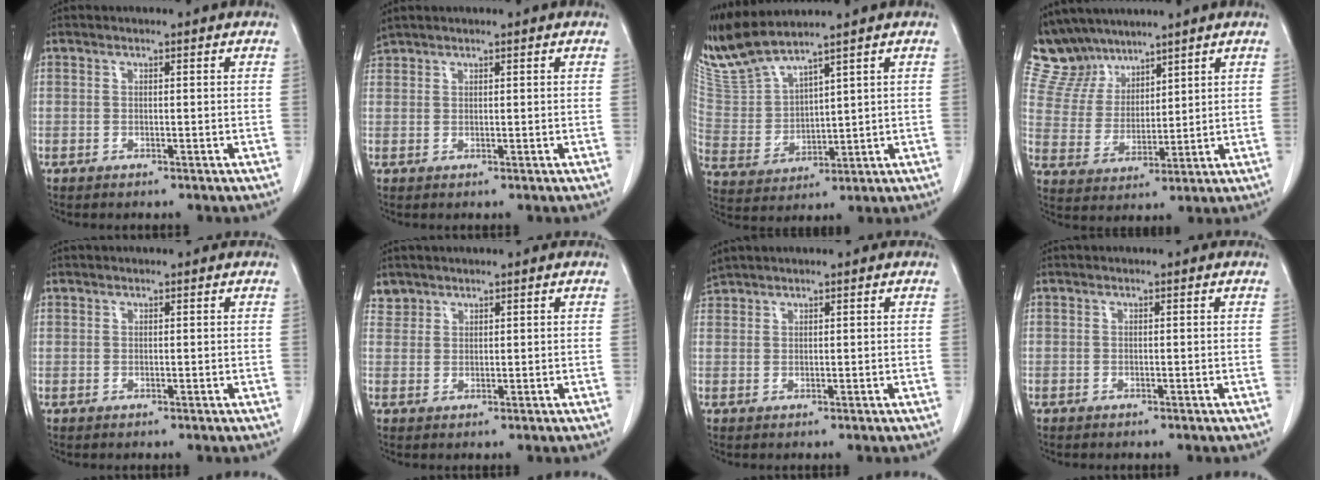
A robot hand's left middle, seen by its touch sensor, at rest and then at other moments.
{"total": 1.3, "force": [1.3, 0.0, 0.0], "torque": [-0.011, 0.014, 0.034]}
{"total": 9.5, "force": [9.4, 0.3, 1.4], "torque": [-0.058, -0.003, 0.212]}
{"total": 8.9, "force": [7.9, 3.9, 0.9], "torque": [-0.027, 0.014, 0.168]}
{"total": 0.5, "force": [0.4, 0.3, 0.0], "torque": [0.001, 0.000, 0.006]}
{"total": 2.0, "force": [1.7, 1.1, -0.4], "torque": [0.013, 0.007, 0.030]}
{"total": 1.9, "force": [1.9, 0.1, 0.0], "torque": [-0.010, 0.016, 0.044]}
{"total": 0.0}